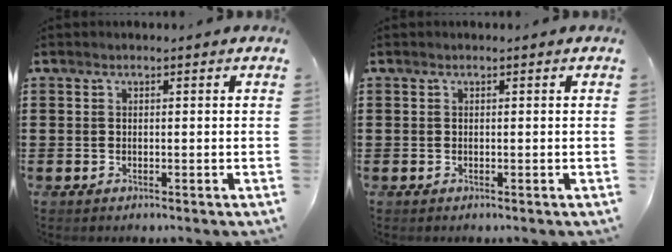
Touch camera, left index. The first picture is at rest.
{"total": 0.0}